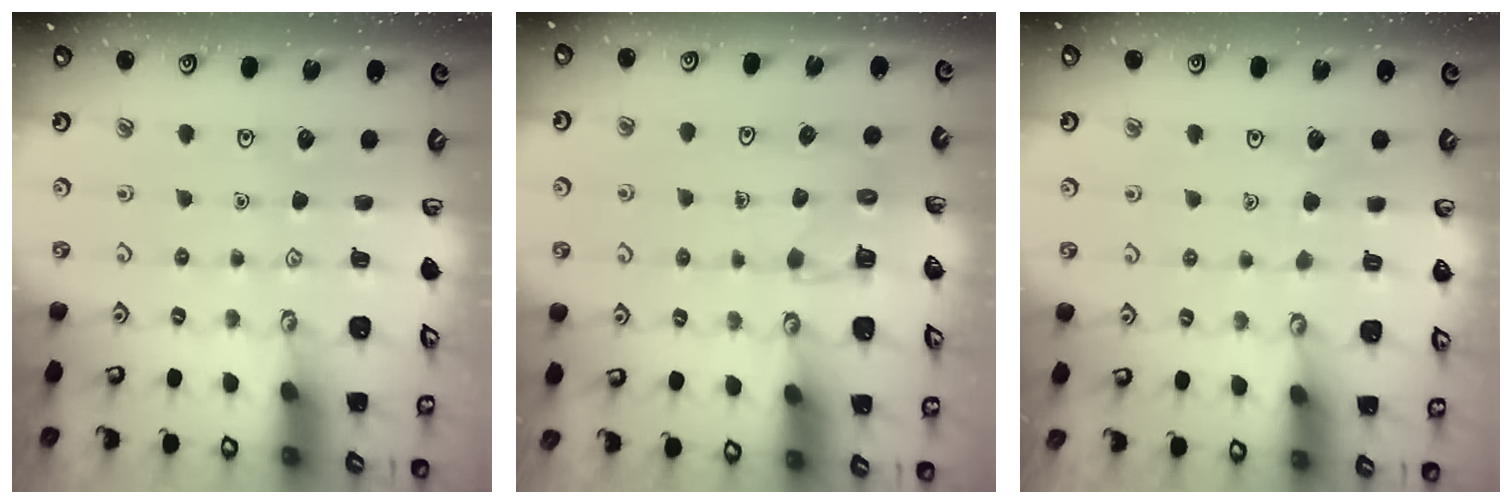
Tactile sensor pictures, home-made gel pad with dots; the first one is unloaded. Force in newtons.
{"total": 5.1, "press": 5.1, "slide": 0.3}
{"total": 3.1, "press": 3.0, "slide": 0.3}